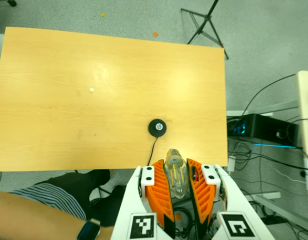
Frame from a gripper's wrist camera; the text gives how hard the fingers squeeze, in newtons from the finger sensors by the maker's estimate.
{"total": 20.3, "left": 24.8, "right": 15.8}